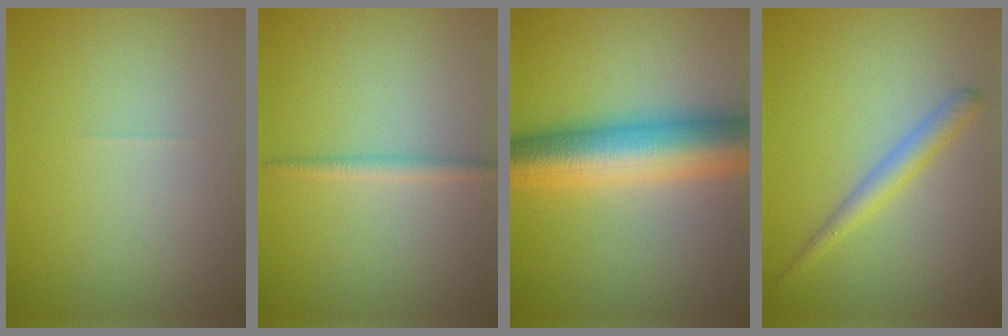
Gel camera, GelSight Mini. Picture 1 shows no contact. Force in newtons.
{"total": 1.3, "press": 1.3, "slide": 0.1}
{"total": 9.4, "press": 9.4, "slide": 0.2}
{"total": 2.2, "press": 2.2, "slide": 0.0}